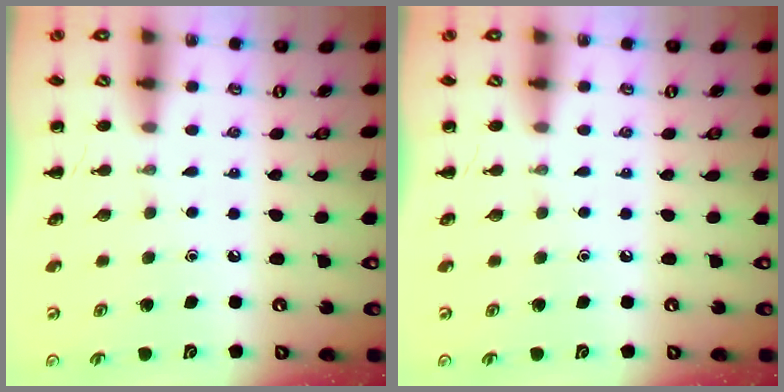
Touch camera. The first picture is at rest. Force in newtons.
{"total": 0.0}